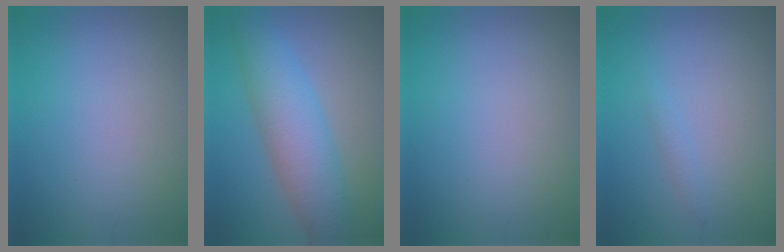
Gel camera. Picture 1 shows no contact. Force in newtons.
{"total": 6.5, "press": 6.5, "slide": 0.0}
{"total": 0.0}
{"total": 0.8, "press": 0.8, "slide": 0.1}